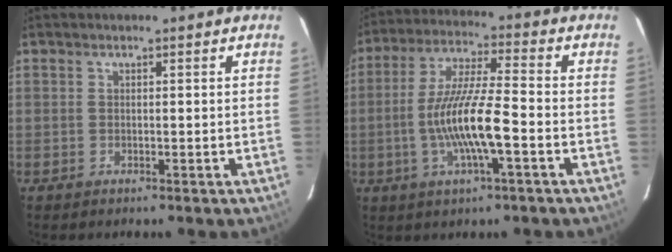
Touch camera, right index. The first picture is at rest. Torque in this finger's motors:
{"motor_torque": [1.23, -0.83, 0.88, 0.21]}